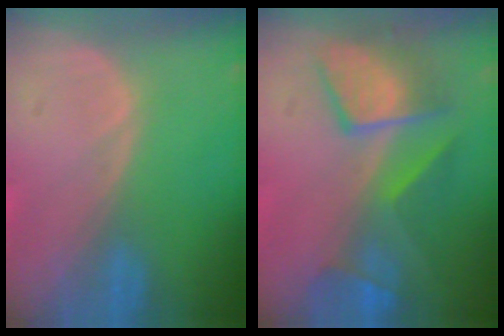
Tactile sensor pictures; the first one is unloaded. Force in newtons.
{"total": 8.9, "press": 8.4, "slide": 2.9}